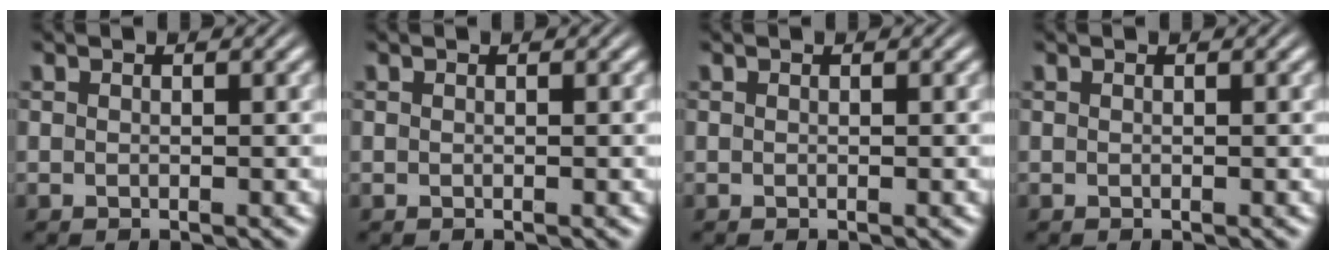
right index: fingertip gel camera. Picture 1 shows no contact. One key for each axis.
{"total": 0.0}
{"total": 0.0}
{"total": 0.0}